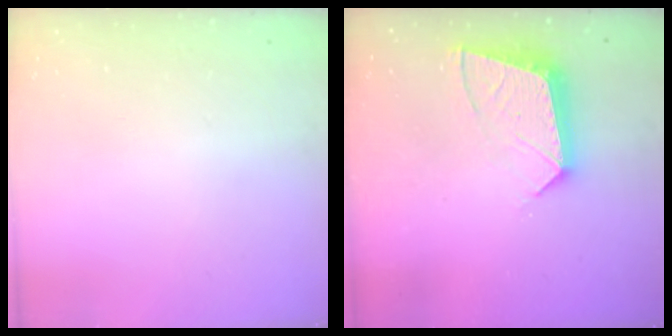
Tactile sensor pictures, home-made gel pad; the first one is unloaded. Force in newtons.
{"total": 12.1, "press": 12.1, "slide": 1.0}